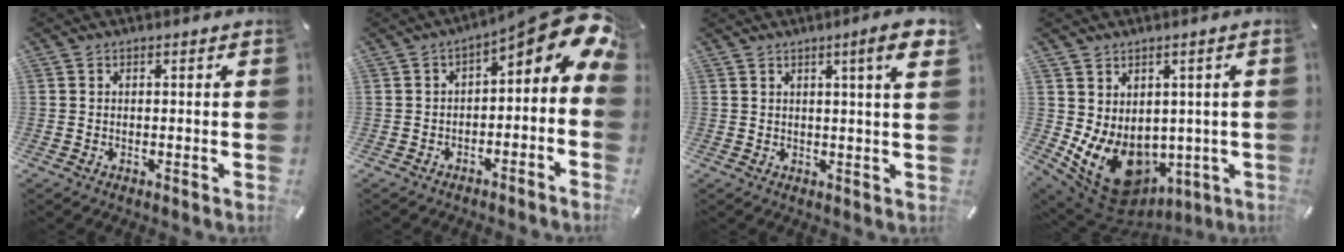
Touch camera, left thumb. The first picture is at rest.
{"total": 10.3, "force": [3.5, 4.5, 8.5], "torque": [-0.095, -0.038, 0.052]}
{"total": 7.8, "force": [3.2, 0.5, 7.1], "torque": [-0.106, -0.010, 0.045]}
{"total": 11.6, "force": [-2.3, 9.6, 6.0], "torque": [-0.116, -0.010, -0.032]}